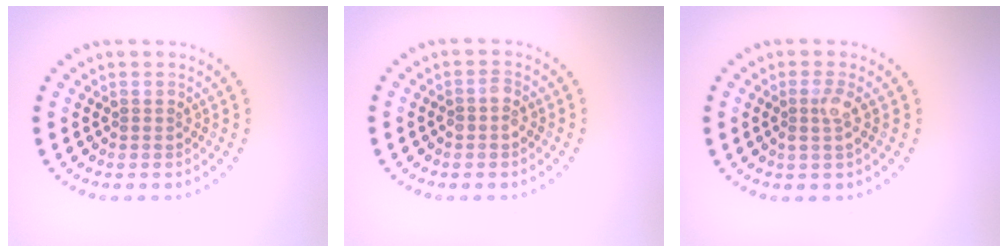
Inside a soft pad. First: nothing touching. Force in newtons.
{"total": 1.2, "press": 1.1, "slide": 0.2}
{"total": 1.6, "press": 1.4, "slide": 0.9}